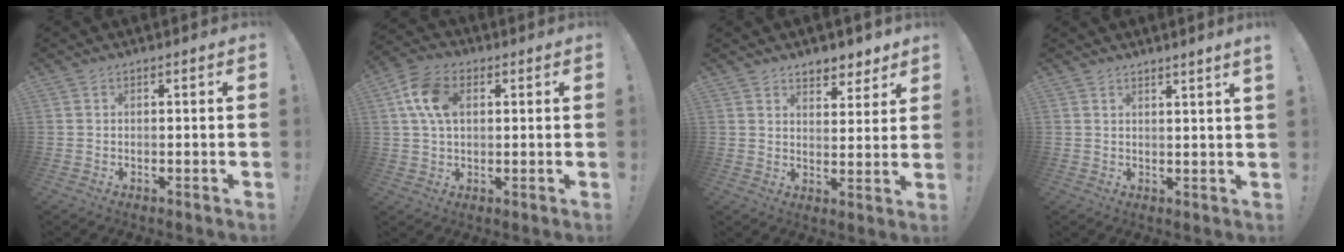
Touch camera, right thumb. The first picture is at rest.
{"total": 11.7, "force": [3.2, 7.9, 8.1], "torque": [-0.152, 0.012, 0.064]}
{"total": 6.6, "force": [5.6, 3.0, 1.6], "torque": [-0.007, -0.045, 0.102]}
{"total": 2.6, "force": [2.0, -0.7, 1.5], "torque": [-0.018, -0.015, 0.031]}